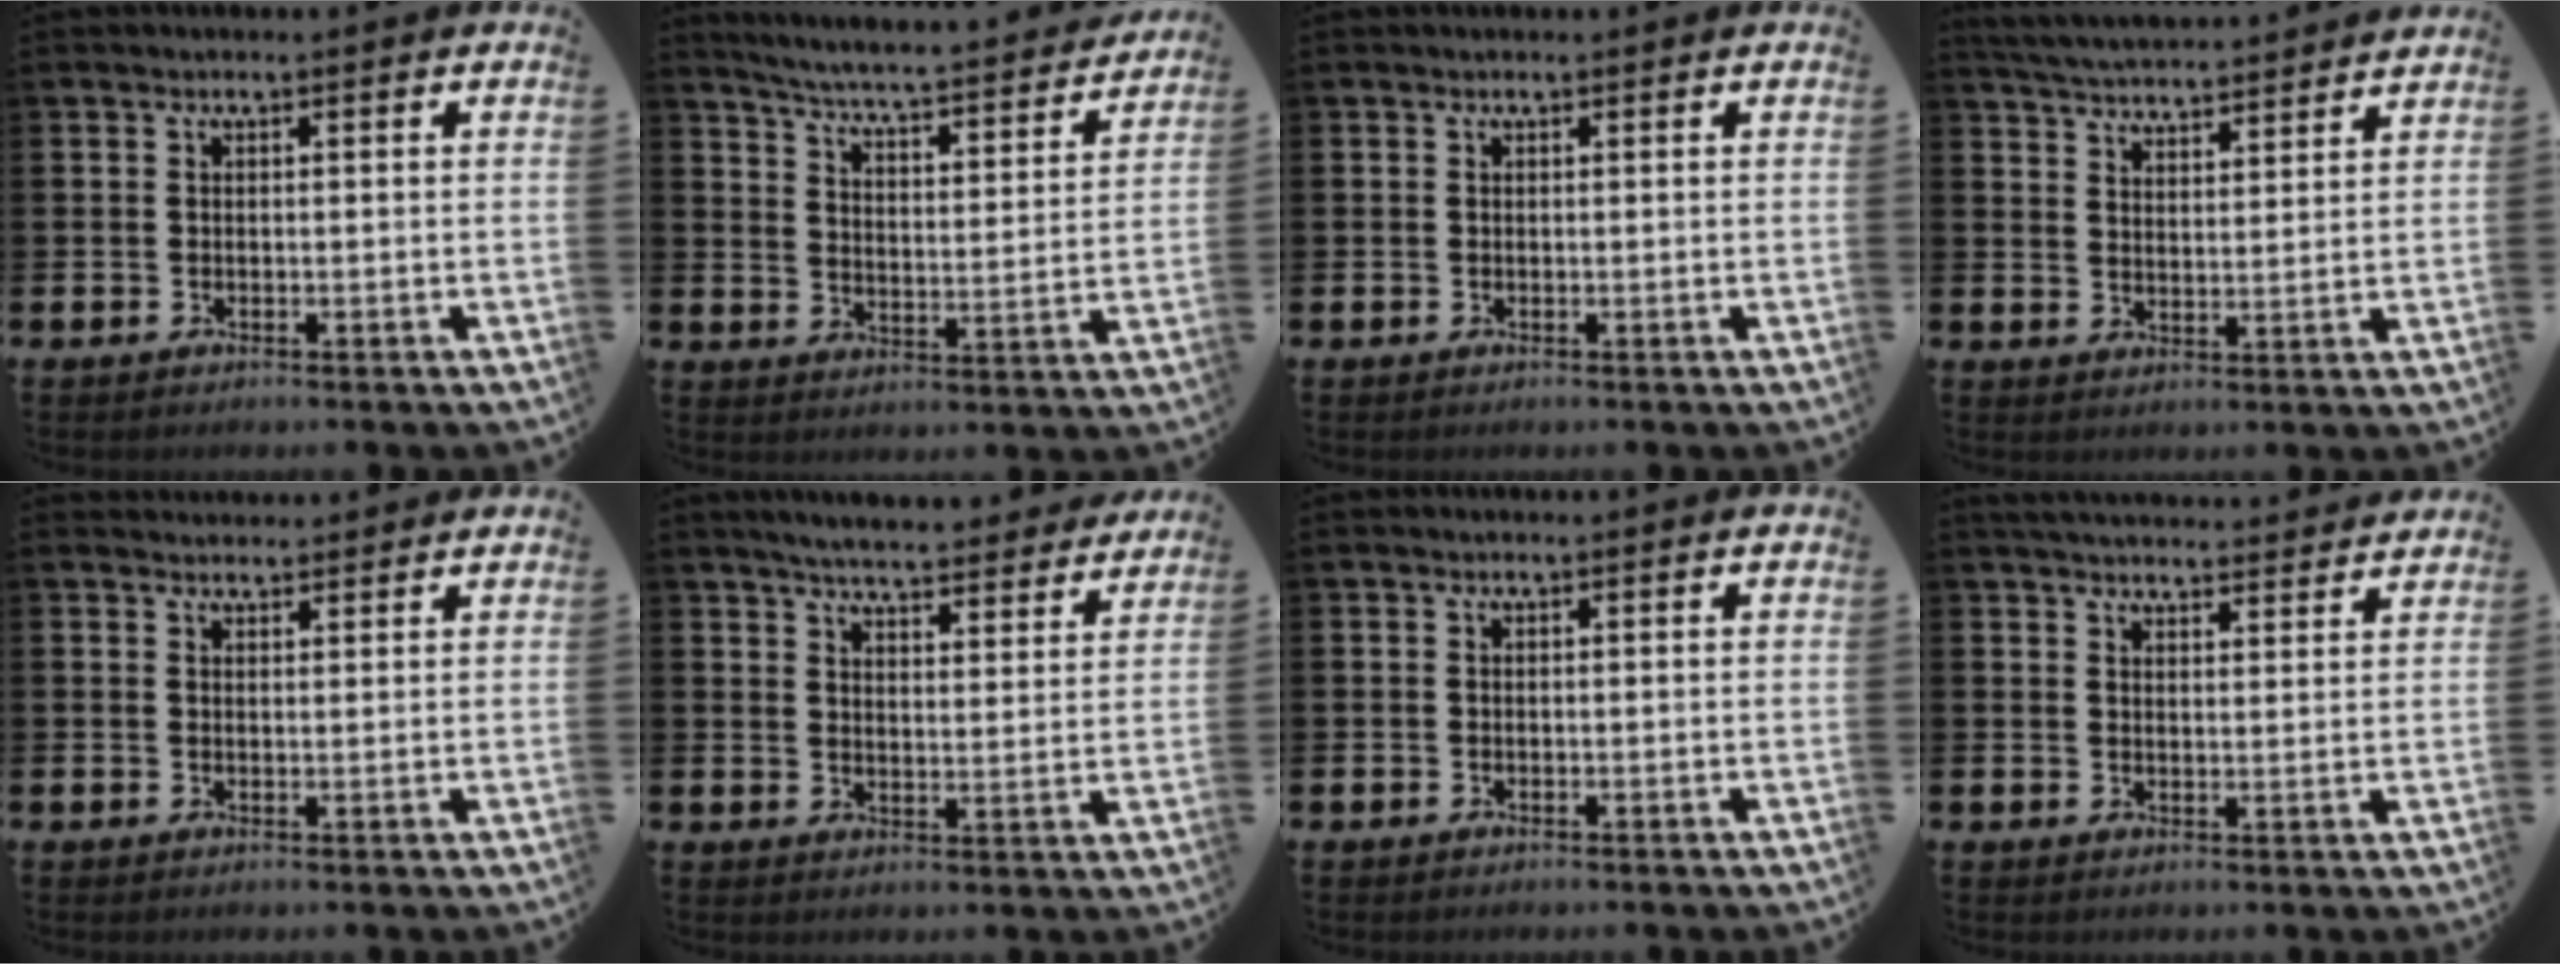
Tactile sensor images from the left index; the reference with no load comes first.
{"total": 5.6, "force": [5.4, 0.0, 1.6], "torque": [-0.057, -0.048, 0.086]}
{"total": 0.0}
{"total": 5.0, "force": [5.0, 0.2, 0.2], "torque": [-0.026, -0.034, 0.089]}
{"total": 2.1, "force": [2.0, 0.6, -0.1], "torque": [0.008, -0.009, 0.036]}
{"total": 5.6, "force": [5.5, 0.5, 0.8], "torque": [-0.023, -0.040, 0.094]}
{"total": 0.0}
{"total": 4.2, "force": [4.2, 0.3, 0.3], "torque": [-0.014, -0.023, 0.077]}